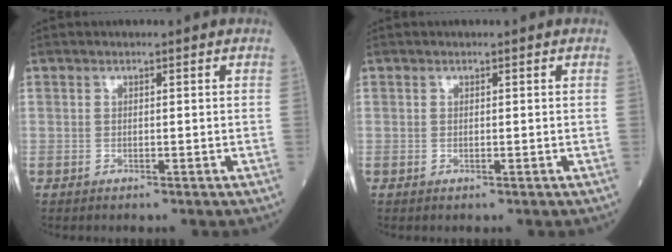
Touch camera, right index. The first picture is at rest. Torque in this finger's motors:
{"motor_torque": [0.02, 0.02, 0.00, -0.01]}